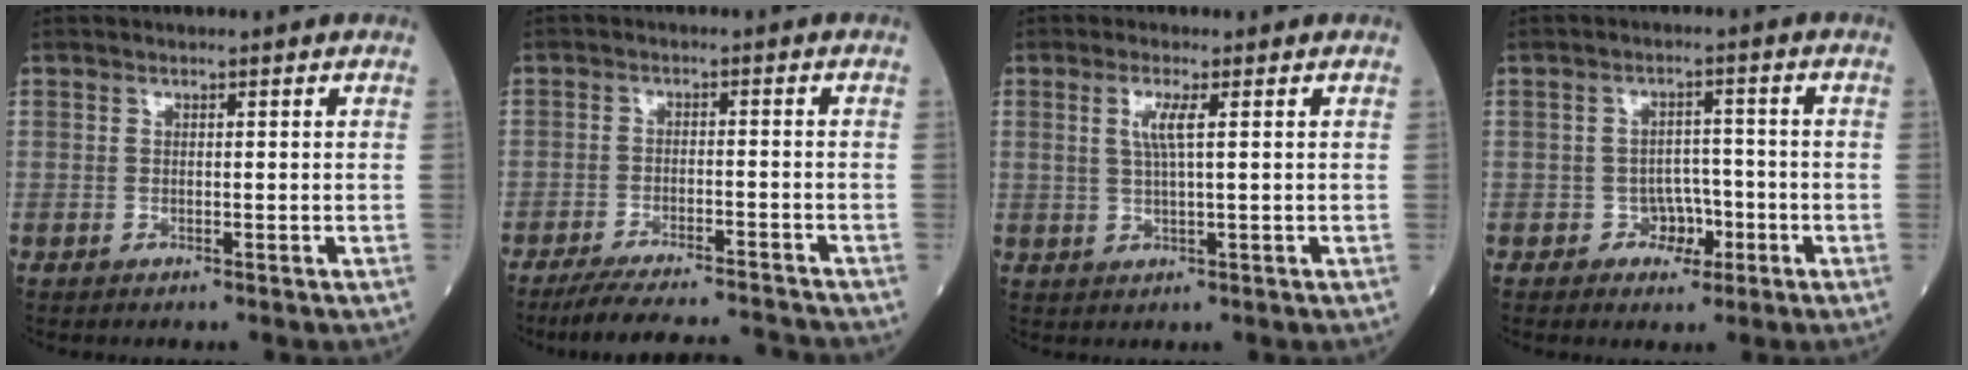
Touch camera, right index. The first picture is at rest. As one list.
[{"total": 12.6, "force": [-12.0, 0.8, 3.9], "torque": [-0.065, 0.003, -0.177]}, {"total": 3.3, "force": [0.9, -0.1, 3.1], "torque": [-0.068, 0.000, 0.018]}, {"total": 3.7, "force": [-1.7, 3.0, 1.3], "torque": [-0.008, 0.012, -0.024]}]